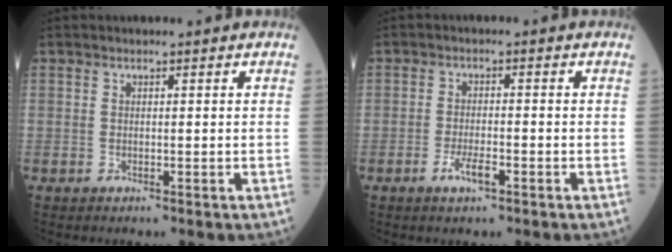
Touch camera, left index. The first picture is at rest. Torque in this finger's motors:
{"motor_torque": [0.84, 0.29, 0.18, 0.07]}